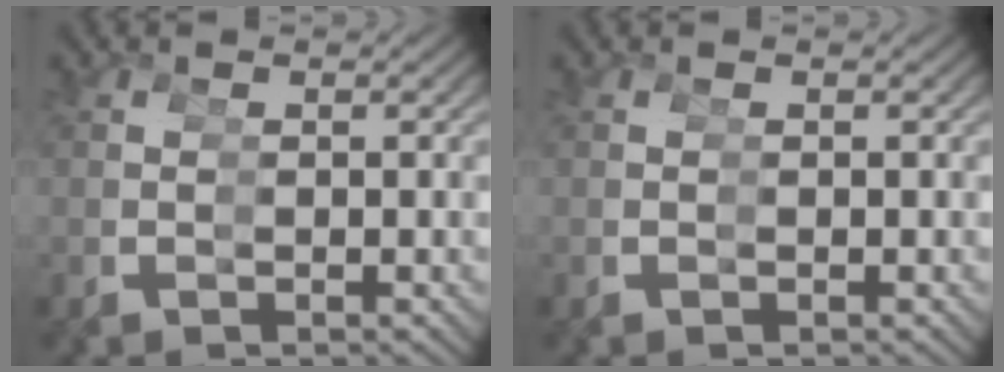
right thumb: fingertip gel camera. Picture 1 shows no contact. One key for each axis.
{"total": 0.0}